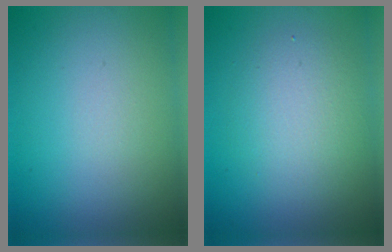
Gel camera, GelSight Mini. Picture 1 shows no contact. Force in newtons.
{"total": 3.6, "press": 3.6, "slide": 0.3}